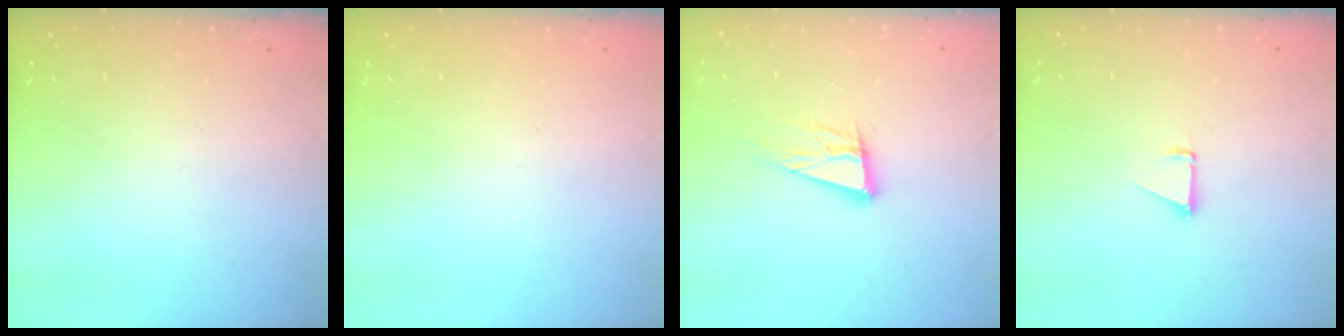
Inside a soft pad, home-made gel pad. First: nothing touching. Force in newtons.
{"total": 0.0}
{"total": 12.2, "press": 11.7, "slide": 3.4}
{"total": 1.5, "press": 1.5, "slide": 0.1}